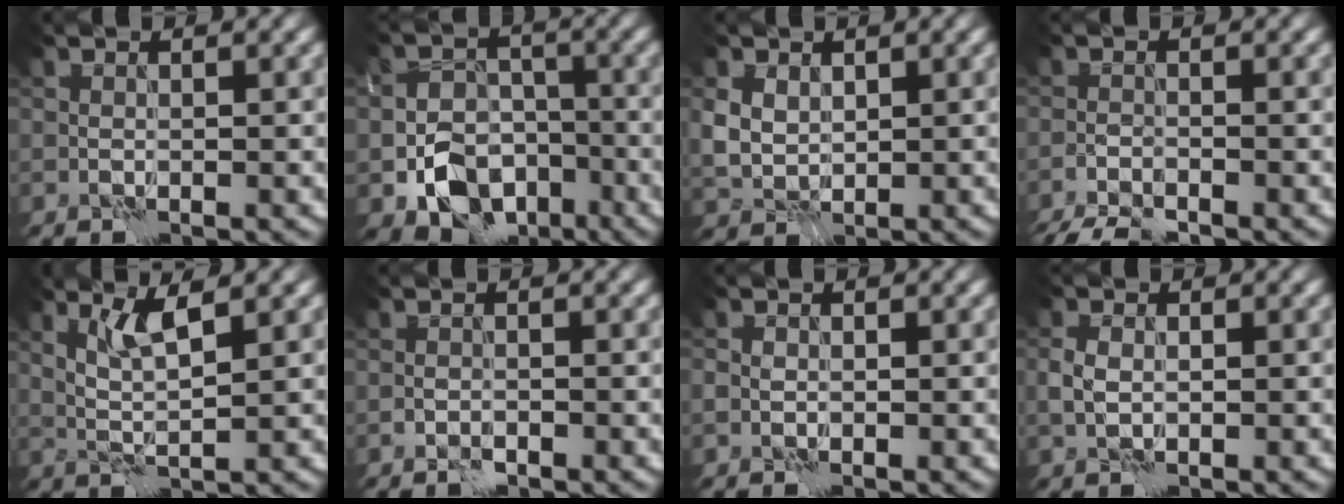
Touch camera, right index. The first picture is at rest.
{"total": 8.4, "force": [-4.4, 6.1, 3.9], "torque": [-0.038, -0.007, -0.077]}
{"total": 2.8, "force": [1.0, 2.1, 1.4], "torque": [-0.039, -0.001, 0.021]}
{"total": 3.3, "force": [-3.1, 0.5, 1.2], "torque": [-0.023, -0.008, -0.062]}
{"total": 2.6, "force": [1.5, 0.2, 2.2], "torque": [-0.050, -0.002, 0.033]}
{"total": 1.0, "force": [-0.8, 0.5, 0.4], "torque": [-0.005, 0.003, -0.015]}
{"total": 0.5, "force": [0.0, 0.5, 0.1], "torque": [0.000, -0.002, -0.001]}
{"total": 1.6, "force": [0.0, 1.2, 1.0], "torque": [-0.025, 0.003, 0.000]}